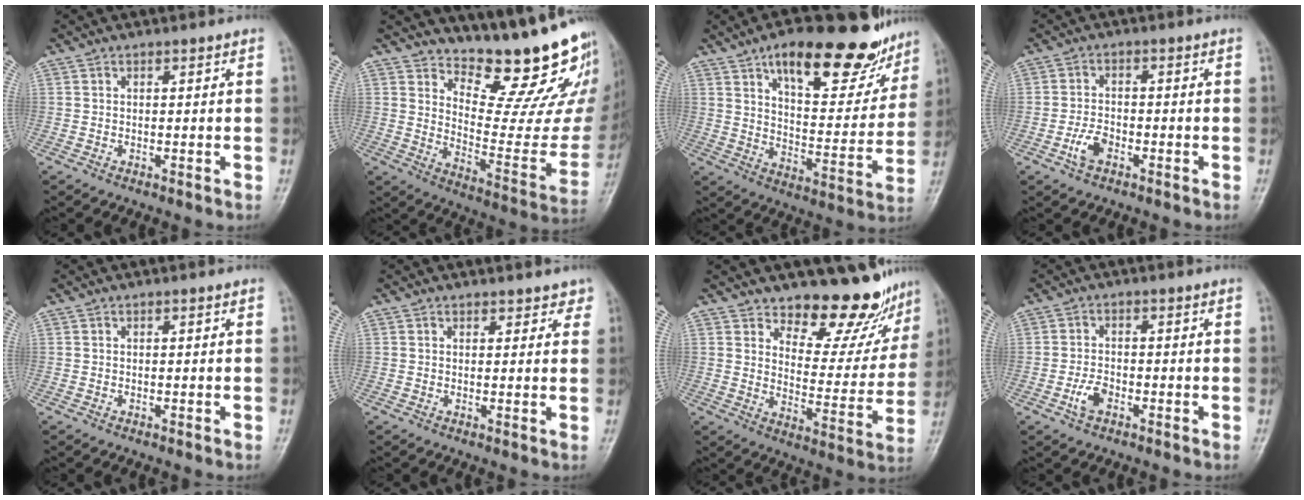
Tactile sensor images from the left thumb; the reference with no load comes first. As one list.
[{"total": 21.0, "force": [18.0, 4.5, 9.8], "torque": [-0.095, -0.176, 0.247]}, {"total": 22.3, "force": [14.7, 8.6, 14.4], "torque": [-0.151, -0.052, 0.220]}, {"total": 3.8, "force": [-1.9, 2.3, 2.5], "torque": [-0.047, 0.011, -0.037]}, {"total": 0.0}, {"total": 2.7, "force": [2.2, 1.4, 0.6], "torque": [0.023, -0.009, 0.019]}, {"total": 13.9, "force": [12.3, 4.9, 4.3], "torque": [-0.011, -0.112, 0.165]}, {"total": 3.4, "force": [-1.6, 2.0, 2.3], "torque": [-0.043, 0.009, -0.031]}]